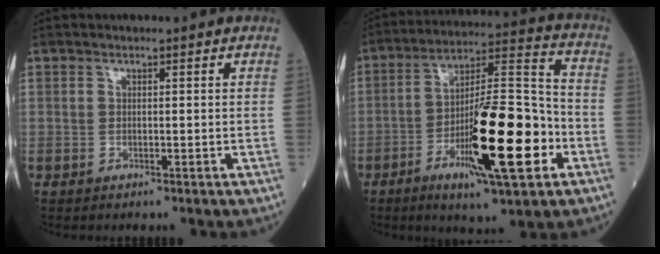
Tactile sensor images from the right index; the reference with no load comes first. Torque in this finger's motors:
{"motor_torque": [0.75, -0.29, 1.06, 0.21]}